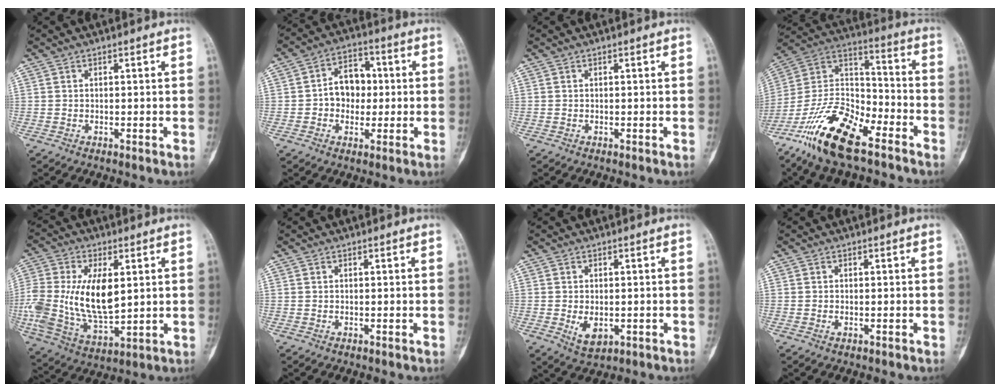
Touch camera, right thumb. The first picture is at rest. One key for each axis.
{"total": 8.5, "fx": 0.0, "fy": 6.6, "fz": 5.3, "tx": -0.048, "ty": 0.022, "tz": -0.008}
{"total": 0.0}
{"total": 19.6, "fx": -12.9, "fy": 7.6, "fz": 12.6, "tx": -0.240, "ty": 0.074, "tz": -0.240}
{"total": 19.3, "fx": 1.8, "fy": 10.3, "fz": 16.2, "tx": -0.341, "ty": -0.020, "tz": 0.043}
{"total": 0.0}
{"total": 4.5, "fx": -1.0, "fy": 2.9, "fz": 3.3, "tx": -0.046, "ty": -0.005, "tz": -0.005}
{"total": 0.6, "fx": -0.2, "fy": 0.3, "fz": 0.4, "tx": -0.009, "ty": 0.002, "tz": -0.002}